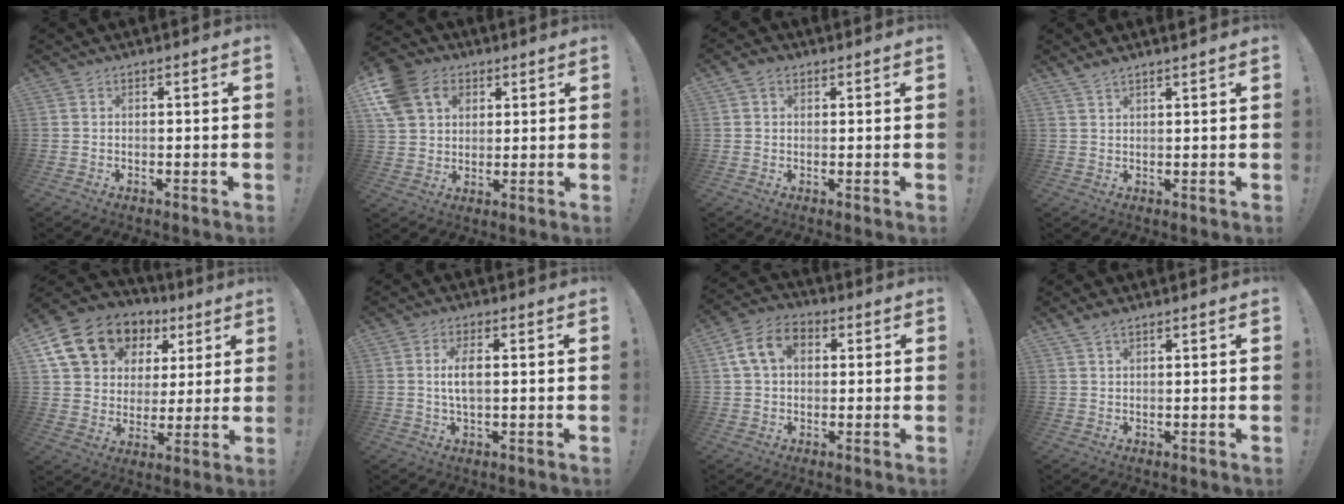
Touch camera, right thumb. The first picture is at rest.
{"total": 13.5, "force": [5.5, 10.6, 6.3], "torque": [-0.122, -0.015, 0.112]}
{"total": 3.0, "force": [1.5, 2.1, 1.5], "torque": [-0.030, 0.000, 0.029]}
{"total": 2.4, "force": [2.1, -0.1, 1.1], "torque": [-0.030, -0.010, 0.040]}
{"total": 17.8, "force": [9.2, 13.1, 7.9], "torque": [-0.127, -0.040, 0.187]}
{"total": 5.1, "force": [0.6, 2.0, 4.7], "torque": [-0.081, -0.002, 0.005]}
{"total": 10.6, "force": [2.9, 7.5, 6.9], "torque": [-0.119, 0.013, 0.058]}
{"total": 2.4, "force": [2.0, 0.6, 1.3], "torque": [-0.024, -0.011, 0.036]}